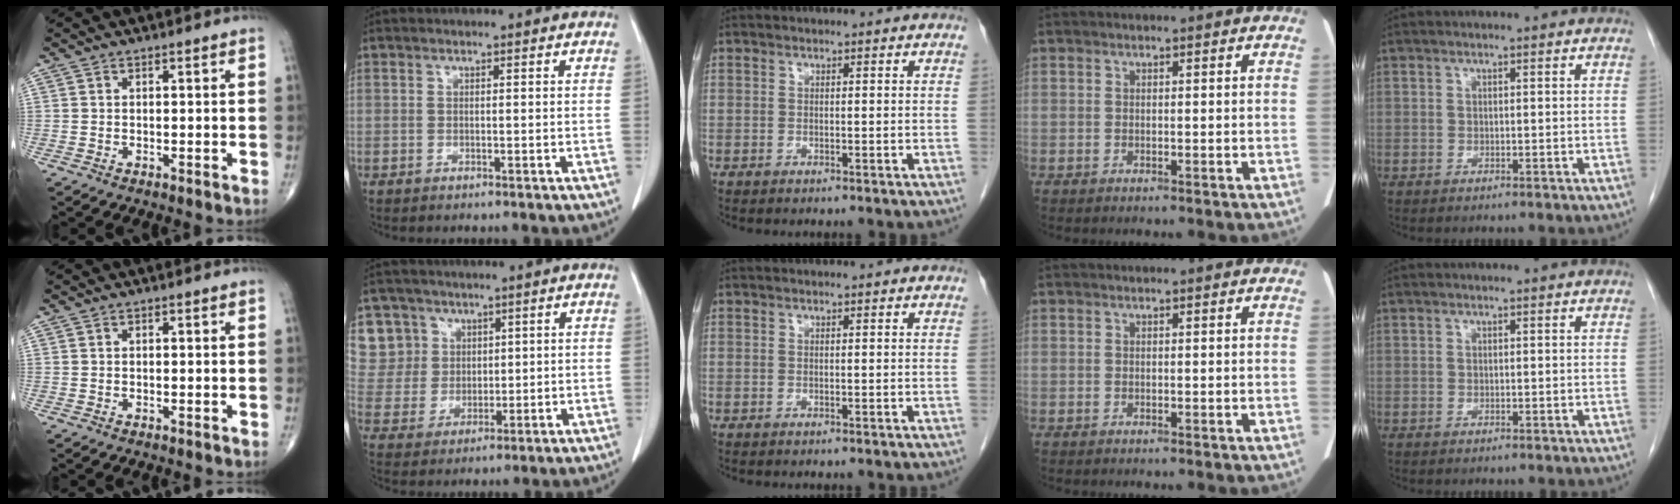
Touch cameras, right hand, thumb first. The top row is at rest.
{"index": {"total": 9.8, "force": [5.1, 8.3, 0.3], "torque": [-0.013, 0.022, 0.116]}}